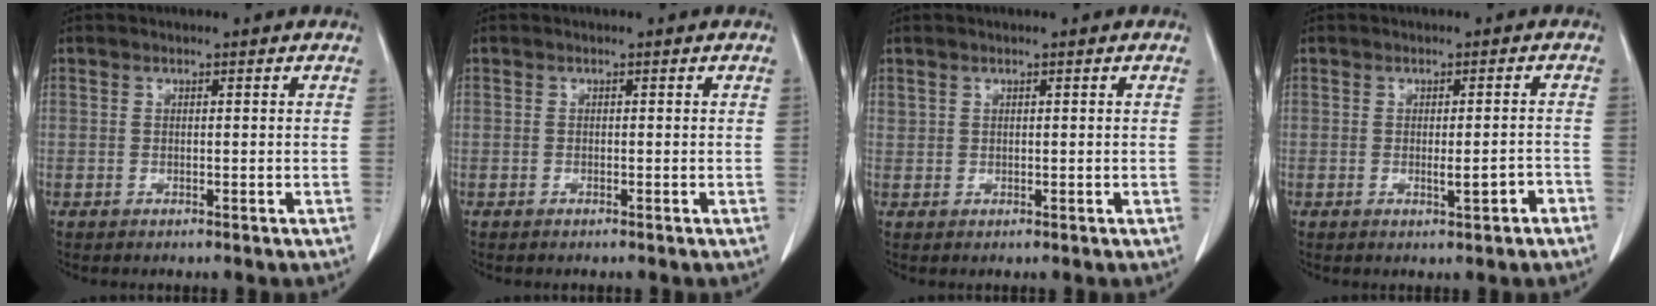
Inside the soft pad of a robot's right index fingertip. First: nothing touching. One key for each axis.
{"total": 0.0}
{"total": 0.5, "fx": 0.5, "fy": 0.1, "fz": 0.0, "tx": -0.005, "ty": 0.000, "tz": 0.010}
{"total": 2.8, "fx": -1.3, "fy": 0.4, "fz": 2.5, "tx": -0.039, "ty": -0.003, "tz": -0.016}